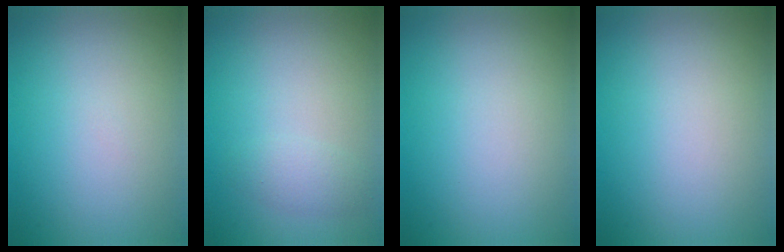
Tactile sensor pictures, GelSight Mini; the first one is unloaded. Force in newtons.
{"total": 1.5, "press": 1.5, "slide": 0.1}
{"total": 0.0}
{"total": 0.0}